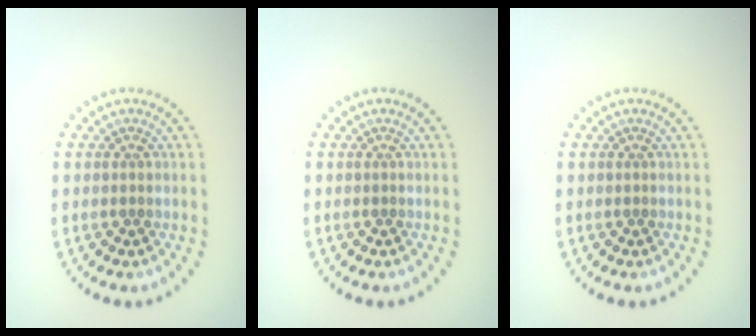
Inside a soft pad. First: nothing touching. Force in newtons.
{"total": 0.0}
{"total": 0.0}